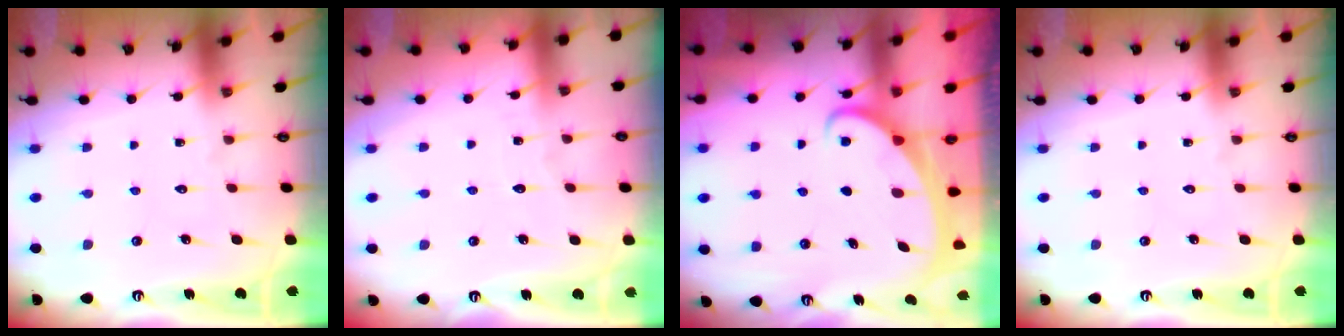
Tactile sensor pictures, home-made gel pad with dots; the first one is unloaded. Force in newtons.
{"total": 2.0, "press": 2.0, "slide": 0.2}
{"total": 2.1, "press": 2.1, "slide": 0.3}
{"total": 0.0}